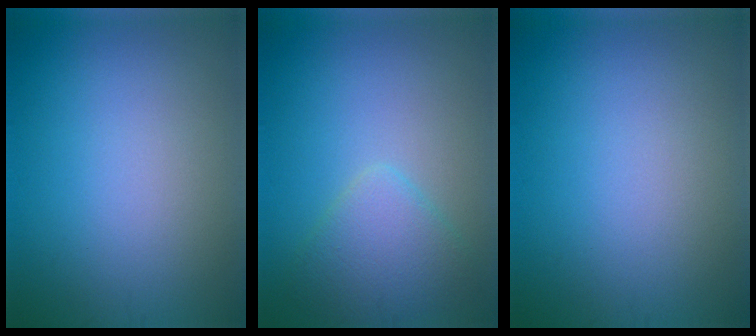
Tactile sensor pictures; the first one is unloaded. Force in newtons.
{"total": 3.4, "press": 3.4, "slide": 0.2}
{"total": 0.0}